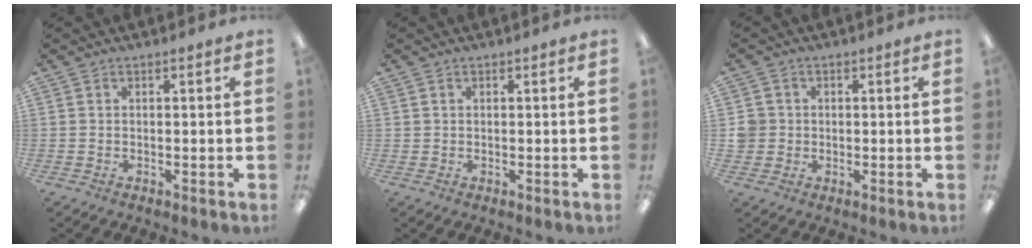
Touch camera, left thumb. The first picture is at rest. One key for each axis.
{"total": 0.7, "fx": 0.4, "fy": 0.6, "fz": 0.0, "tx": 0.001, "ty": 0.003, "tz": 0.007}
{"total": 3.8, "fx": 0.2, "fy": 3.8, "fz": 0.5, "tx": -0.009, "ty": 0.006, "tz": 0.003}